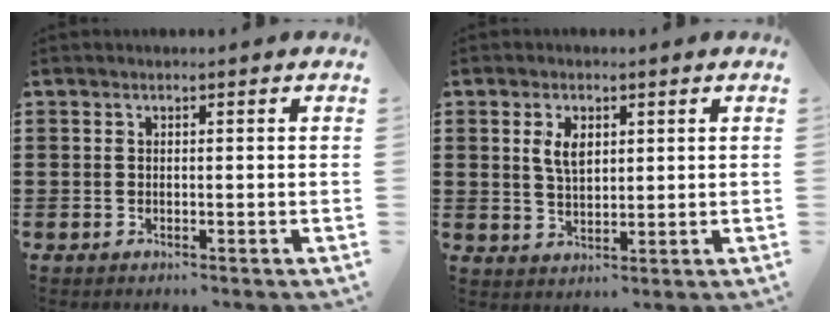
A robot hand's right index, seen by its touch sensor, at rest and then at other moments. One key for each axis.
{"total": 3.9, "fx": 1.4, "fy": 2.0, "fz": 3.0, "tx": -0.056, "ty": 0.005, "tz": 0.022}